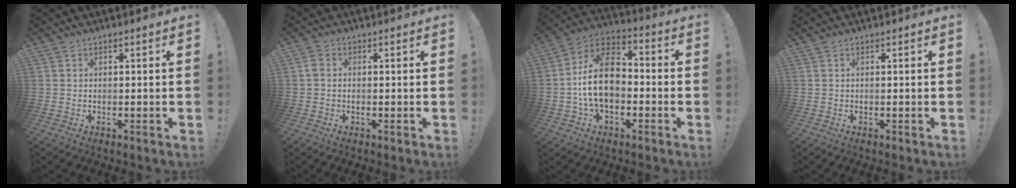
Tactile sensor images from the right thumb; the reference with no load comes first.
{"total": 1.5, "force": [-0.3, 1.3, 0.8], "torque": [-0.014, 0.006, -0.005]}
{"total": 16.7, "force": [-1.7, 10.9, 12.5], "torque": [-0.213, 0.022, -0.026]}
{"total": 0.0}